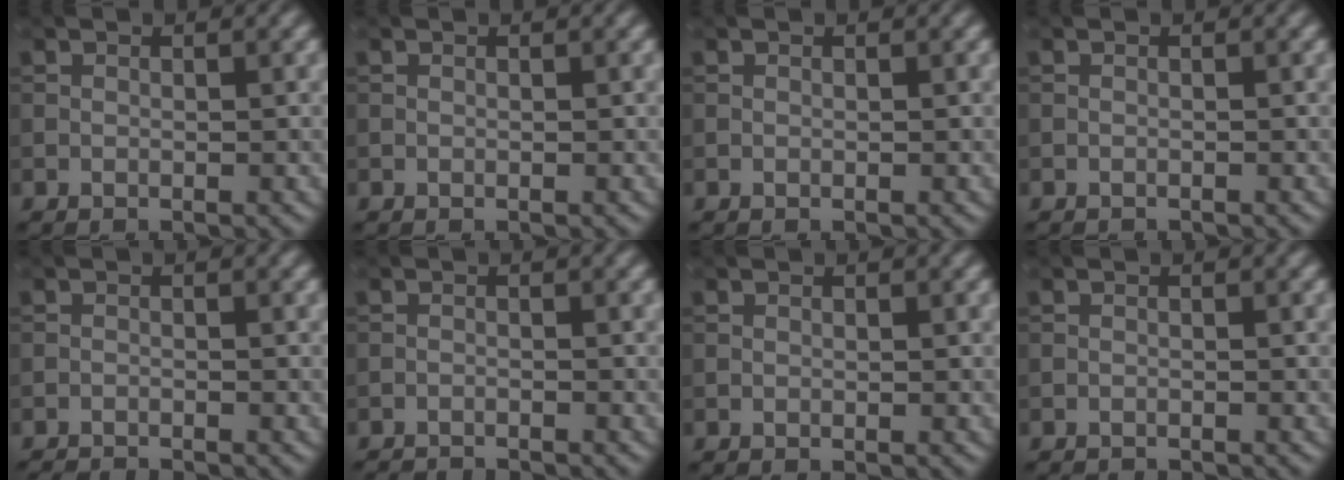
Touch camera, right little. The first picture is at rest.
{"total": 0.0}
{"total": 0.0}
{"total": 0.7, "force": [-0.7, 0.0, 0.0], "torque": [0.003, -0.003, -0.014]}
{"total": 2.3, "force": [-2.2, 0.2, 0.6], "torque": [-0.013, -0.006, -0.042]}
{"total": 2.8, "force": [-2.7, 0.3, 0.6], "torque": [-0.015, -0.008, -0.049]}
{"total": 0.0}
{"total": 1.3, "force": [-1.2, 0.1, 0.1], "torque": [0.005, -0.005, -0.021]}